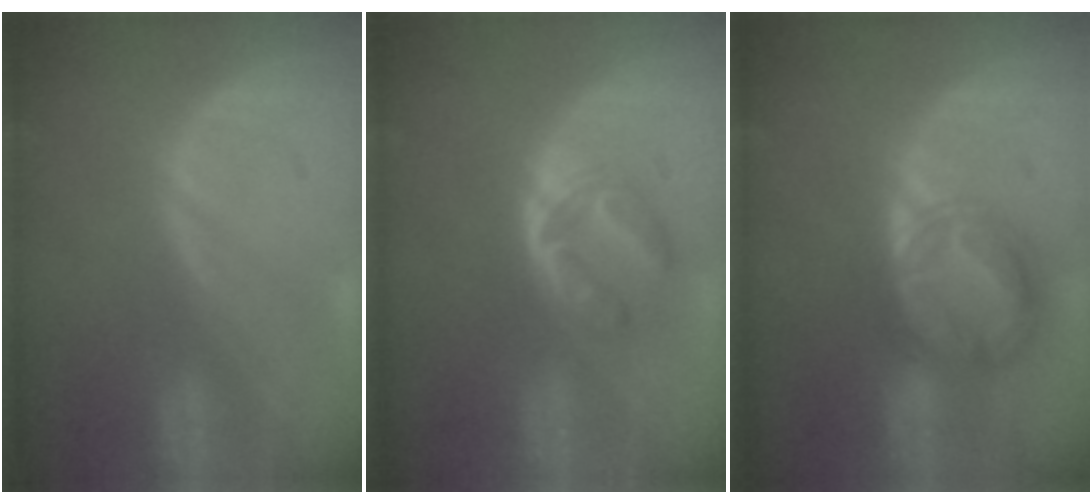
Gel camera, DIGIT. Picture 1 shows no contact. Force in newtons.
{"total": 6.2, "press": 5.1, "slide": 3.6}
{"total": 7.3, "press": 7.3, "slide": 0.5}